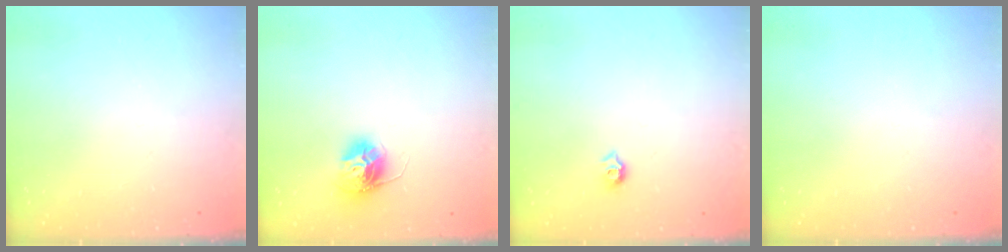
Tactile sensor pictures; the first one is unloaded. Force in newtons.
{"total": 11.9, "press": 11.9, "slide": 1.0}
{"total": 5.8, "press": 5.8, "slide": 0.8}
{"total": 0.0}